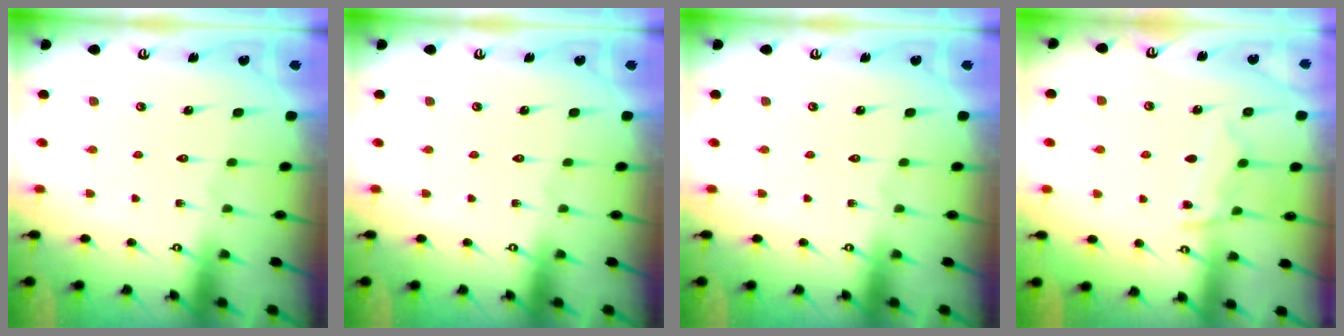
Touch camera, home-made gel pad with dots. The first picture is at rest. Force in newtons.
{"total": 0.0}
{"total": 0.0}
{"total": 8.1, "press": 8.1, "slide": 0.5}